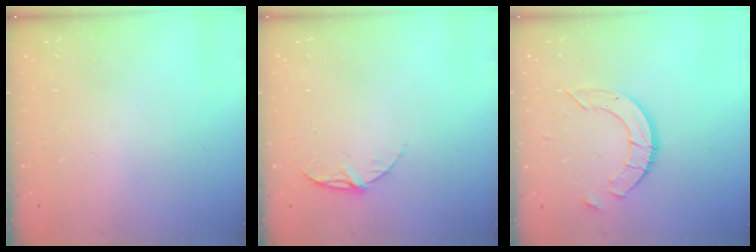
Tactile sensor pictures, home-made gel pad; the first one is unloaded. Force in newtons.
{"total": 5.6, "press": 5.6, "slide": 0.5}
{"total": 9.0, "press": 9.0, "slide": 0.7}